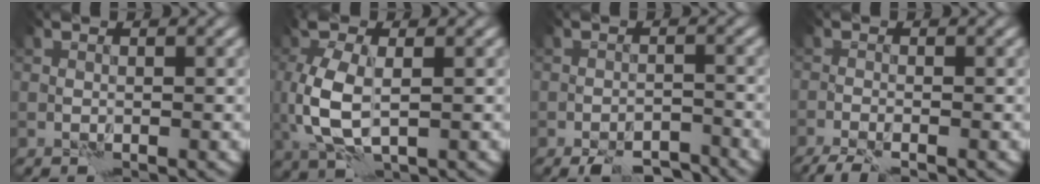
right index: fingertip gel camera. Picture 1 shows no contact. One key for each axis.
{"total": 6.0, "fx": 0.4, "fy": 3.1, "fz": 5.1, "tx": -0.127, "ty": -0.005, "tz": 0.012}
{"total": 5.0, "fx": -4.3, "fy": 1.5, "fz": 2.0, "tx": -0.023, "ty": -0.007, "tz": -0.064}
{"total": 3.3, "fx": -2.8, "fy": 0.2, "fz": 1.7, "tx": -0.038, "ty": -0.019, "tz": -0.055}